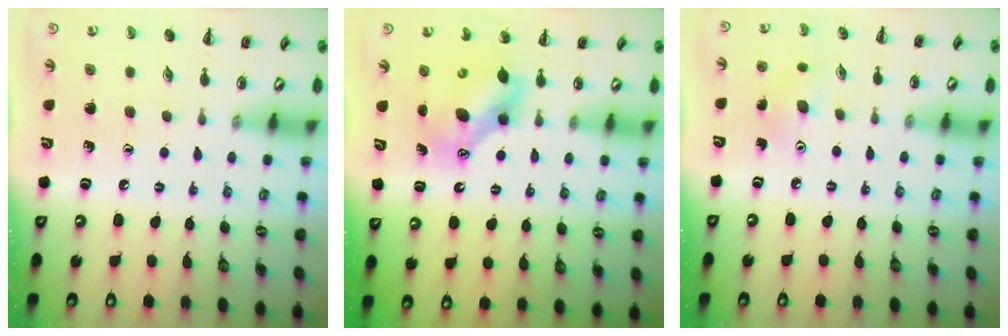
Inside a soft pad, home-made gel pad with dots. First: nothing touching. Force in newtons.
{"total": 7.4, "press": 7.3, "slide": 1.2}
{"total": 4.4, "press": 4.2, "slide": 1.2}